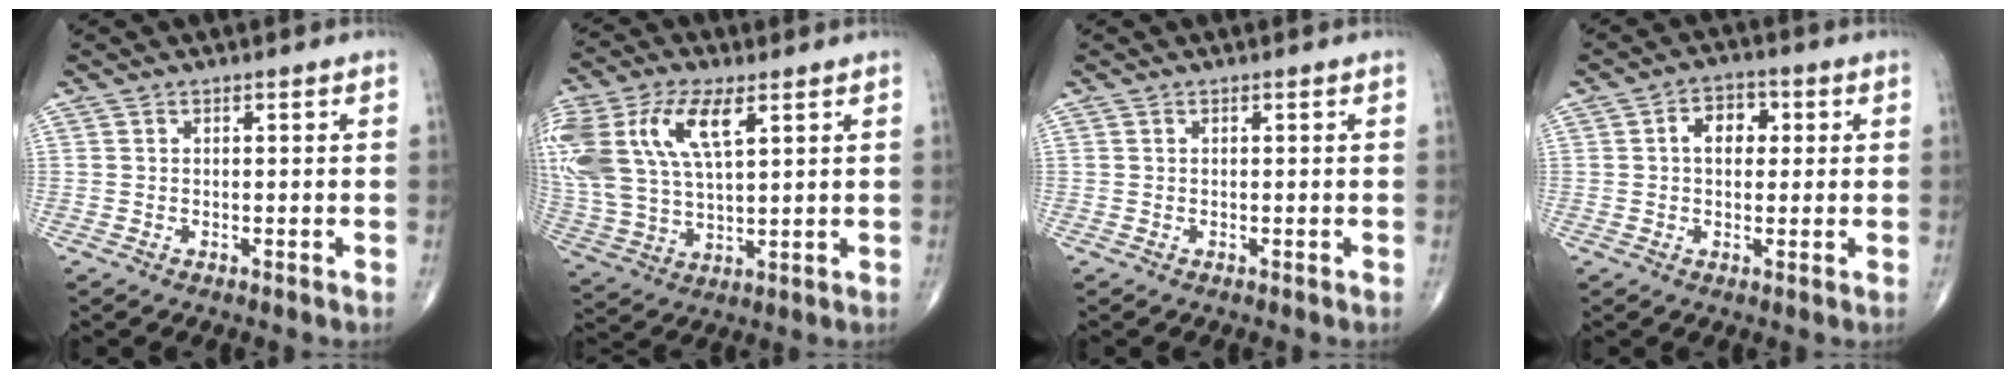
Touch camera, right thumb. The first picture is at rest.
{"total": 22.3, "force": [8.4, 11.5, 17.2], "torque": [-0.412, 0.012, 0.160]}
{"total": 0.0}
{"total": 5.7, "force": [1.0, 3.9, 4.0], "torque": [-0.039, 0.011, 0.007]}